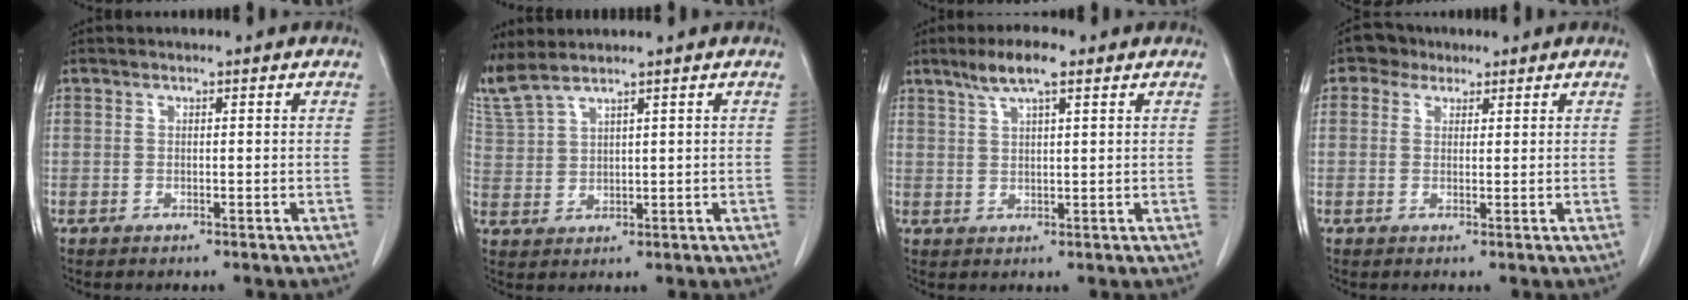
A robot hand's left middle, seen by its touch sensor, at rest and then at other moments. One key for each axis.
{"total": 4.9, "fx": 4.6, "fy": -0.1, "fz": 1.8, "tx": -0.058, "ty": 0.008, "tz": 0.111}
{"total": 5.3, "fx": 3.5, "fy": 0.8, "fz": 4.0, "tx": -0.079, "ty": 0.008, "tz": 0.064}
{"total": 2.9, "fx": 1.7, "fy": 2.2, "fz": 0.6, "tx": -0.013, "ty": 0.012, "tz": 0.026}